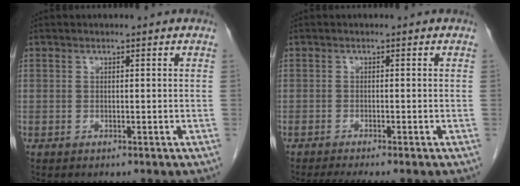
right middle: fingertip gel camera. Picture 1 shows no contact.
{"total": 4.2, "force": [-3.5, -0.1, 2.3], "torque": [-0.030, -0.009, -0.056]}